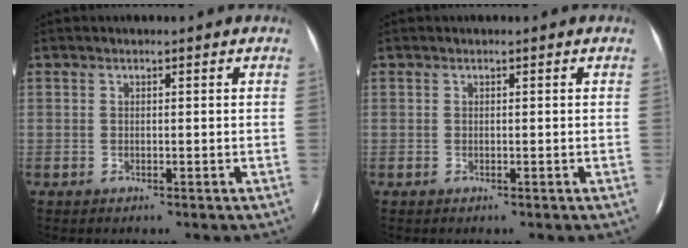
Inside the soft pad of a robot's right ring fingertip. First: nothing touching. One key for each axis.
{"total": 0.0}